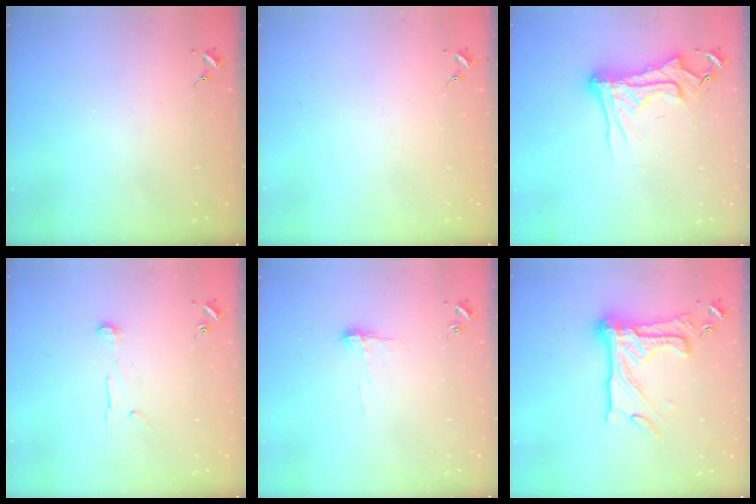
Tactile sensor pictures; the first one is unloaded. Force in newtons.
{"total": 0.0}
{"total": 14.5, "press": 14.5, "slide": 1.1}
{"total": 6.8, "press": 6.7, "slide": 0.7}
{"total": 6.2, "press": 6.1, "slide": 0.6}
{"total": 23.4, "press": 23.2, "slide": 2.4}